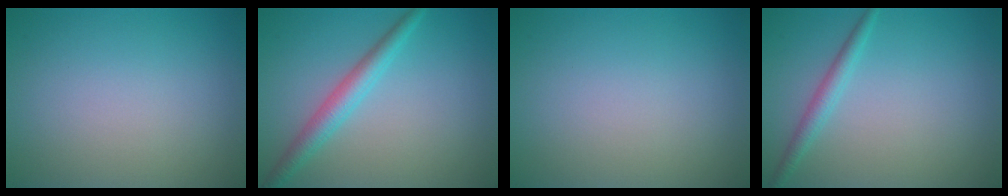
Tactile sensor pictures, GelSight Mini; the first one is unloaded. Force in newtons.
{"total": 3.0, "press": 3.0, "slide": 0.1}
{"total": 0.0}
{"total": 1.8, "press": 1.8, "slide": 0.0}